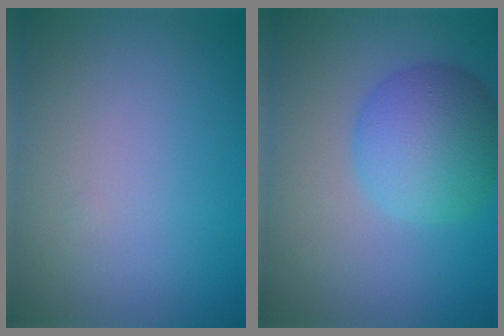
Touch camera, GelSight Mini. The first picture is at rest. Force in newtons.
{"total": 6.4, "press": 6.3, "slide": 0.1}